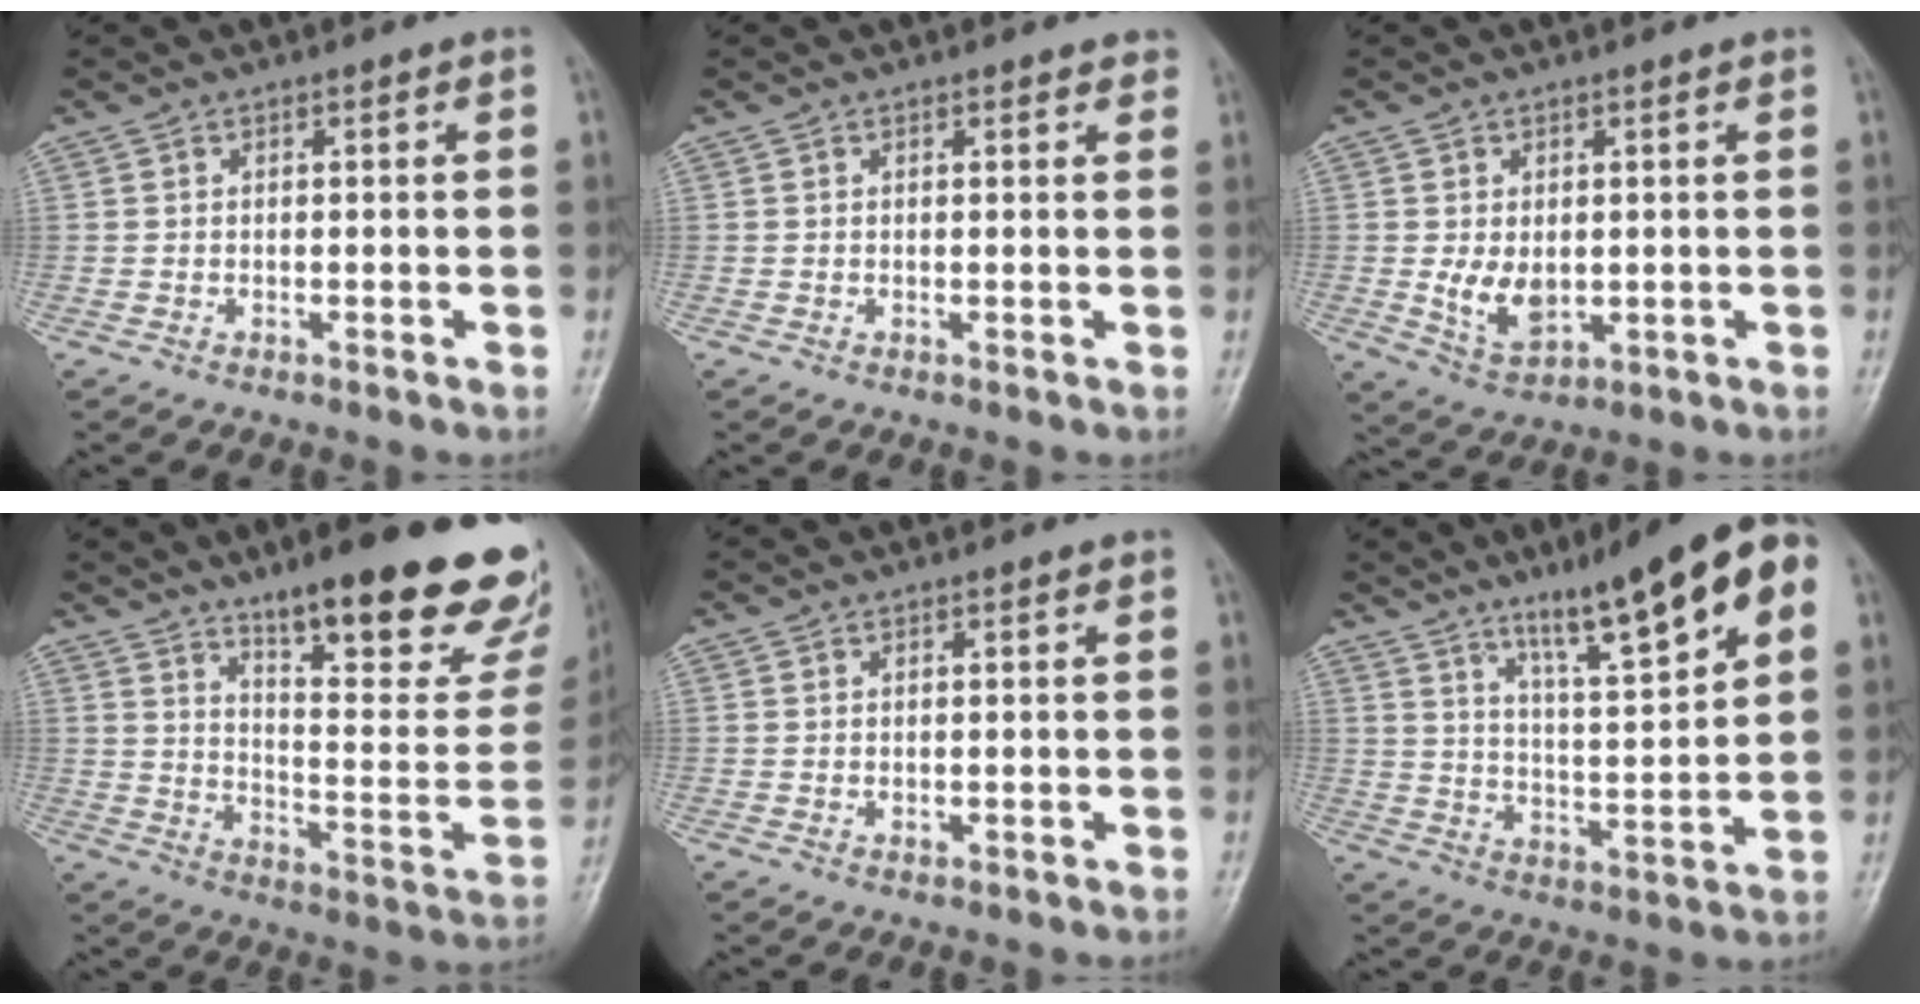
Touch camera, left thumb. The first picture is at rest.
{"total": 1.4, "force": [1.1, 0.6, 0.6], "torque": [0.001, -0.001, 0.010]}
{"total": 5.9, "force": [0.1, 3.9, 4.4], "torque": [-0.066, -0.015, 0.017]}
{"total": 27.4, "force": [17.8, 7.2, 19.6], "torque": [-0.228, -0.094, 0.259]}
{"total": 0.8, "force": [0.3, 0.5, 0.5], "torque": [-0.007, -0.002, 0.005]}
{"total": 16.6, "force": [9.0, 3.1, 13.6], "torque": [-0.188, -0.033, 0.143]}